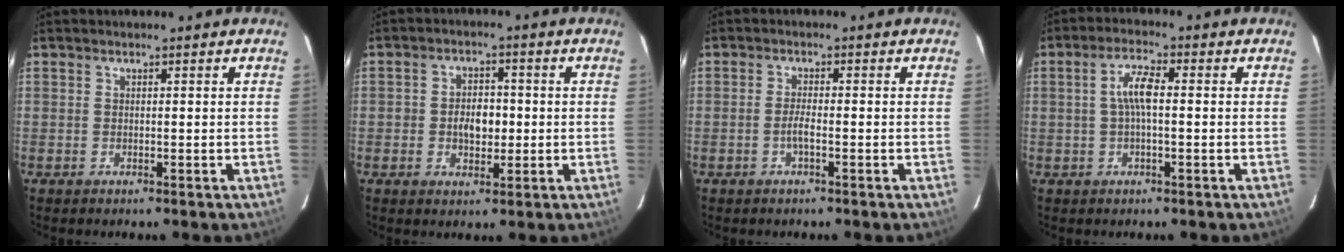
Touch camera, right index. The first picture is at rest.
{"total": 5.2, "force": [-0.7, 3.7, 3.6], "torque": [-0.065, 0.007, -0.007]}
{"total": 2.0, "force": [-1.0, 0.1, 1.7], "torque": [-0.034, -0.001, -0.020]}
{"total": 4.7, "force": [0.1, 1.2, 4.5], "torque": [-0.089, 0.011, 0.002]}